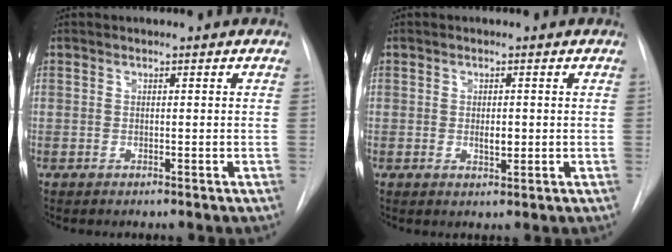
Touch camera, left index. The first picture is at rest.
{"total": 1.8, "force": [-0.1, 0.9, 1.6], "torque": [-0.027, -0.003, 0.000]}